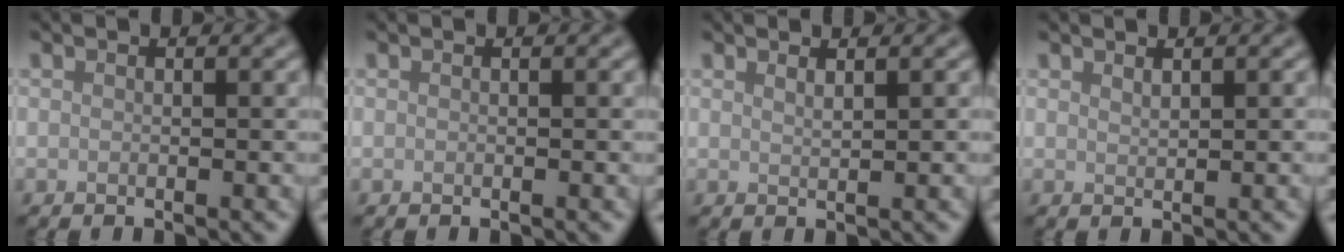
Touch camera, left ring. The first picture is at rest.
{"total": 0.0}
{"total": 0.9, "force": [0.6, 0.2, 0.6], "torque": [-0.004, -0.001, 0.010]}
{"total": 0.6, "force": [0.5, 0.1, 0.3], "torque": [-0.005, -0.001, 0.012]}